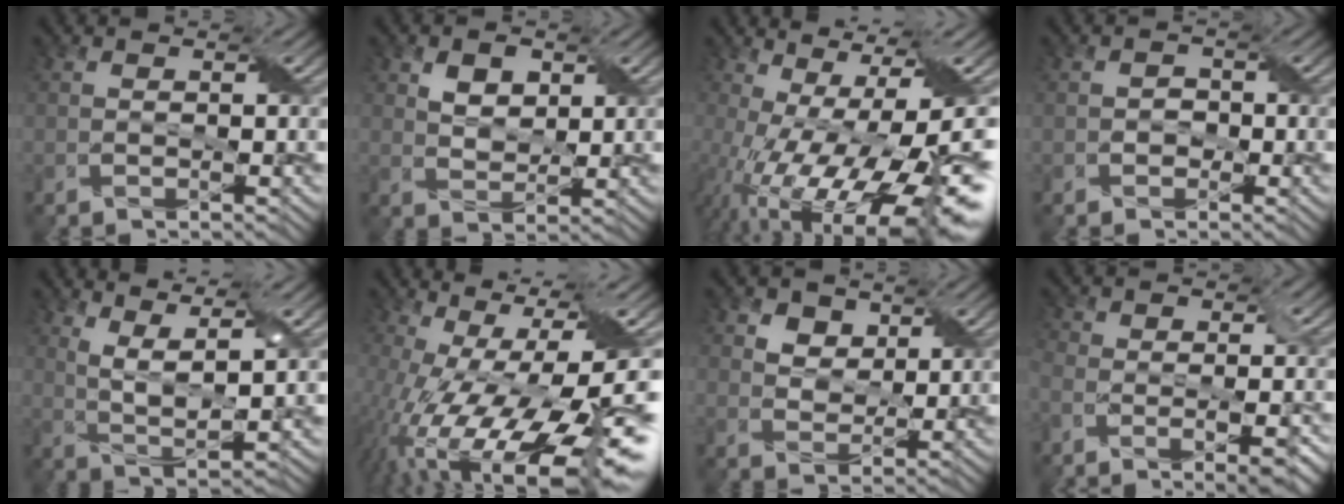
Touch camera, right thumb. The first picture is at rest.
{"total": 3.5, "force": [1.7, 2.4, 1.9], "torque": [-0.041, -0.001, 0.031]}
{"total": 17.8, "force": [-5.6, 5.6, 15.9], "torque": [-0.275, -0.025, -0.078]}
{"total": 1.2, "force": [-0.5, 1.1, 0.0], "torque": [0.002, 0.002, -0.011]}
{"total": 5.4, "force": [3.1, 1.3, 4.2], "torque": [-0.089, -0.004, 0.061]}
{"total": 20.1, "force": [-5.4, 6.7, 18.1], "torque": [-0.313, -0.030, -0.073]}
{"total": 3.7, "force": [2.2, 2.7, 1.3], "torque": [-0.034, -0.008, 0.036]}
{"total": 9.6, "force": [-5.4, 4.4, 6.7], "torque": [-0.095, -0.005, -0.067]}